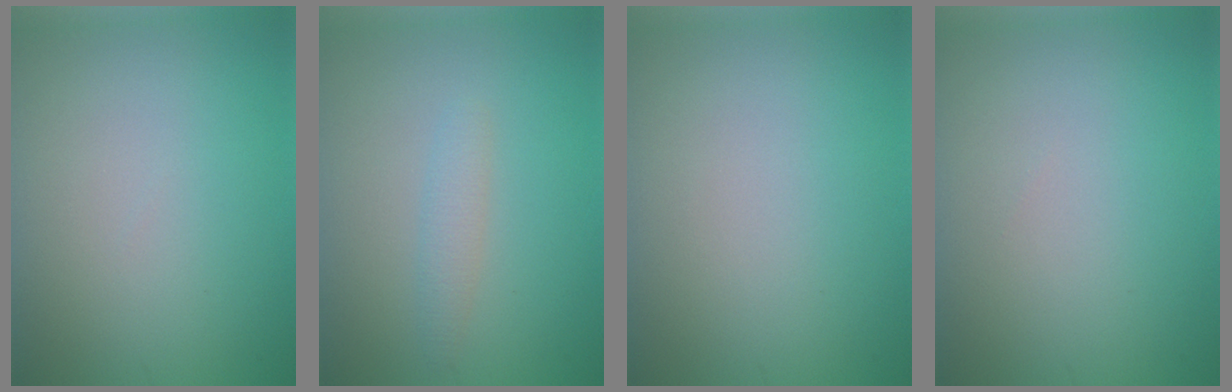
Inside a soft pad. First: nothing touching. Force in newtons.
{"total": 1.4, "press": 1.4, "slide": 0.1}
{"total": 0.0}
{"total": 0.0}